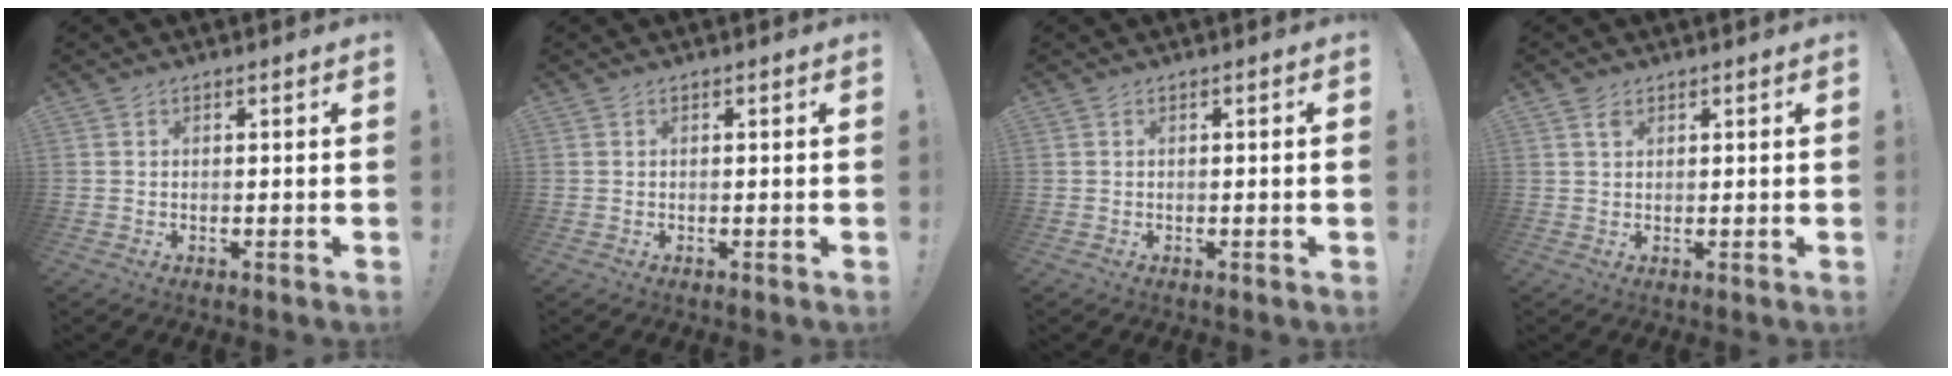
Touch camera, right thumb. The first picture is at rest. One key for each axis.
{"total": 0.0}
{"total": 1.0, "fx": -0.2, "fy": -0.3, "fz": 0.9, "tx": -0.014, "ty": -0.001, "tz": -0.005}
{"total": 1.9, "fx": 1.2, "fy": 1.2, "fz": 0.7, "tx": -0.005, "ty": -0.003, "tz": 0.021}